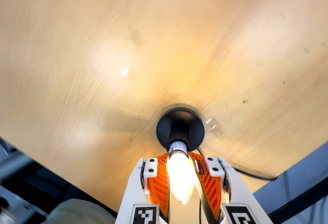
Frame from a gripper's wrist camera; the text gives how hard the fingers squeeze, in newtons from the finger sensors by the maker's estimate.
{"total": 26.2, "left": 28.5, "right": 23.9}